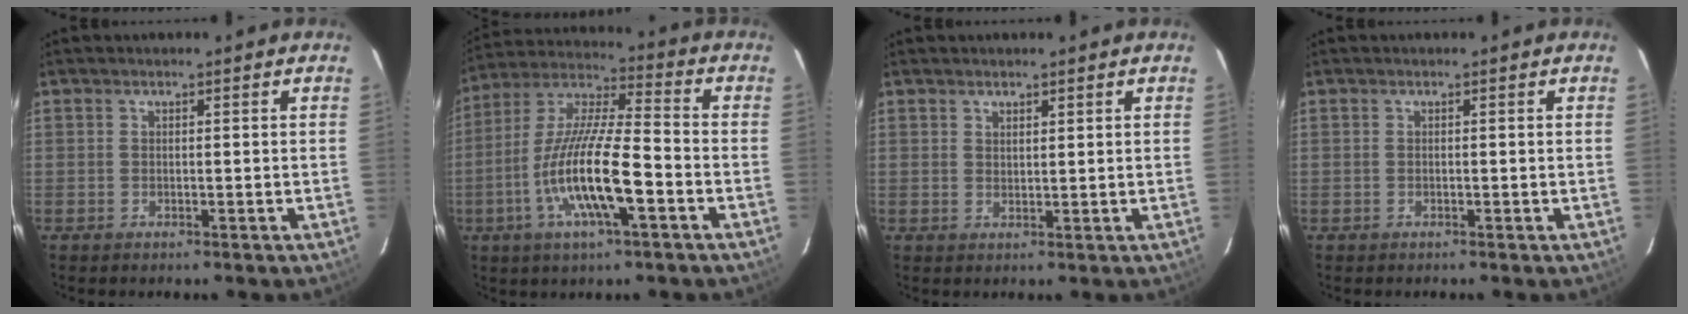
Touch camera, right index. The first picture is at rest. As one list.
[{"total": 16.1, "force": [-5.6, 3.2, 14.7], "torque": [-0.295, -0.010, -0.112]}, {"total": 1.5, "force": [1.3, 0.7, 0.5], "torque": [-0.005, 0.000, 0.023]}, {"total": 0.0}]